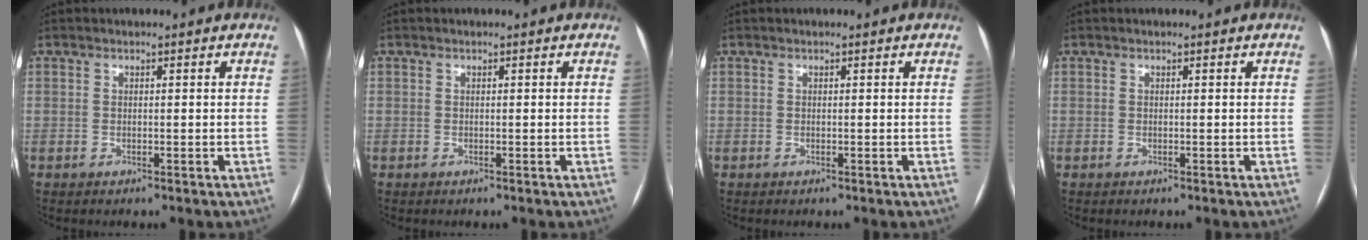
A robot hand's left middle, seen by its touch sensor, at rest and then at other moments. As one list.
[{"total": 0.0}, {"total": 0.0}, {"total": 0.0}]